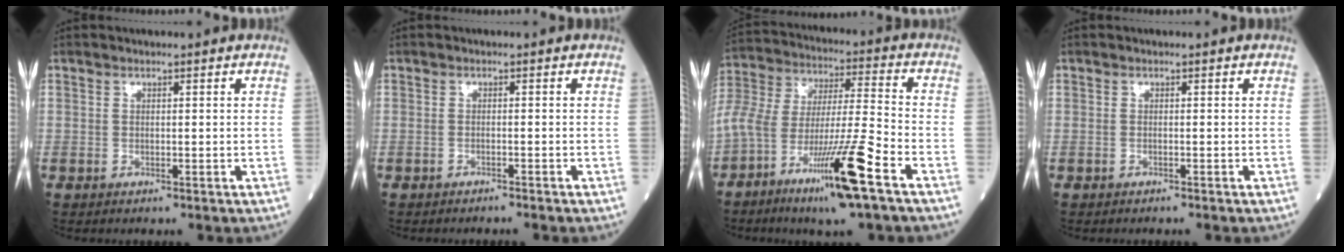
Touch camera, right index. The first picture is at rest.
{"total": 1.8, "force": [-1.6, -0.2, 0.6], "torque": [-0.009, 0.001, -0.022]}
{"total": 17.5, "force": [-9.6, 0.8, 14.6], "torque": [-0.317, -0.024, -0.179]}
{"total": 0.8, "force": [-0.7, -0.1, 0.3], "torque": [-0.005, 0.001, -0.010]}